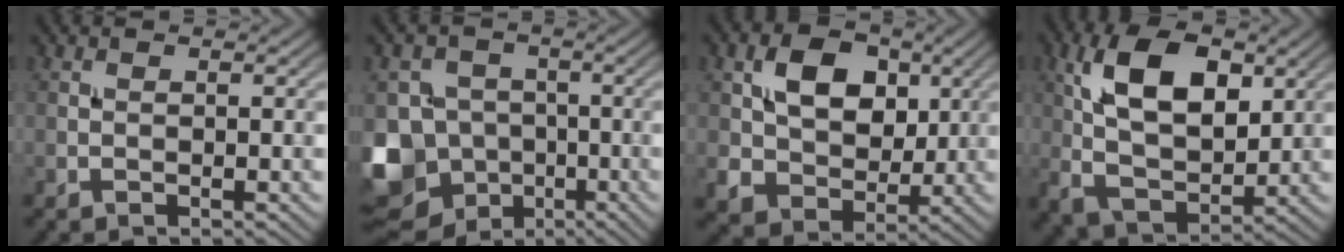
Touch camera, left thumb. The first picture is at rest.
{"total": 13.0, "force": [-5.3, 10.7, 5.0], "torque": [-0.136, -0.026, -0.112]}
{"total": 8.5, "force": [1.9, 6.6, 5.0], "torque": [-0.105, -0.006, 0.027]}
{"total": 11.6, "force": [3.6, 6.5, 8.8], "torque": [-0.178, 0.005, 0.065]}